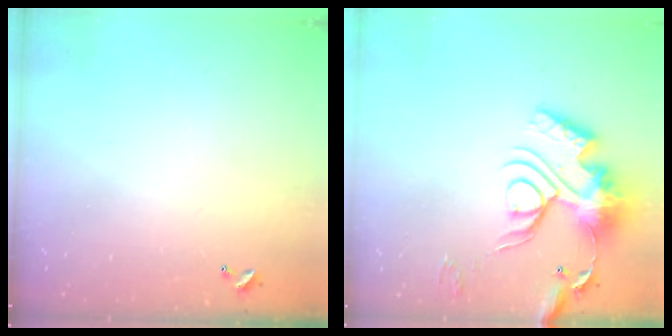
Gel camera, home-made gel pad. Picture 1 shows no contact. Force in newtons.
{"total": 18.4, "press": 18.3, "slide": 1.8}